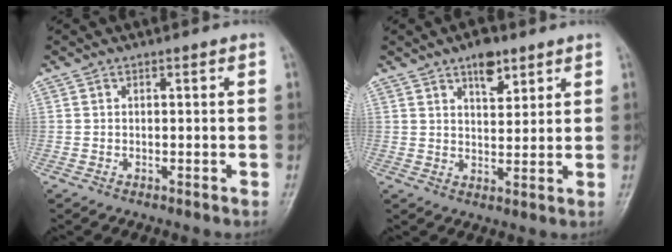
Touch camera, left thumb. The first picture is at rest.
{"total": 5.9, "force": [3.7, 2.7, 3.7], "torque": [-0.039, -0.021, 0.056]}